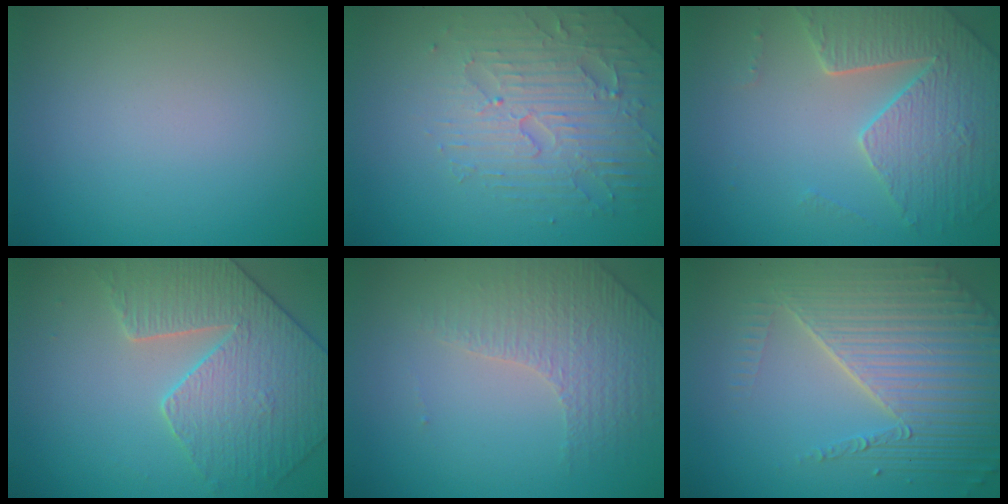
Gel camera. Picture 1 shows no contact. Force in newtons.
{"total": 4.4, "press": 3.9, "slide": 2.1}
{"total": 5.0, "press": 4.5, "slide": 2.1}
{"total": 4.4, "press": 4.4, "slide": 0.2}
{"total": 4.3, "press": 3.0, "slide": 3.1}
{"total": 8.3, "press": 5.6, "slide": 6.1}